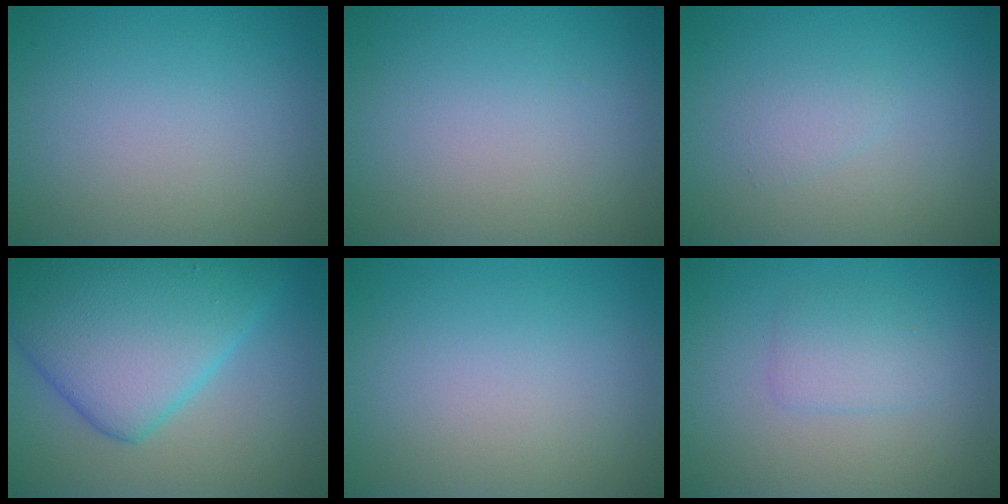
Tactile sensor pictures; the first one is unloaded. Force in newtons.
{"total": 0.0}
{"total": 1.1, "press": 1.1, "slide": 0.1}
{"total": 10.1, "press": 10.1, "slide": 0.3}
{"total": 0.0}
{"total": 1.9, "press": 1.9, "slide": 0.1}